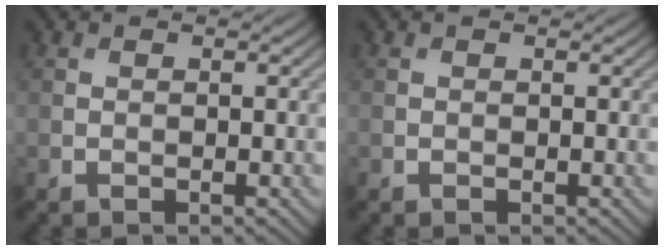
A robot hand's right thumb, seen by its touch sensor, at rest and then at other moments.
{"total": 0.0}